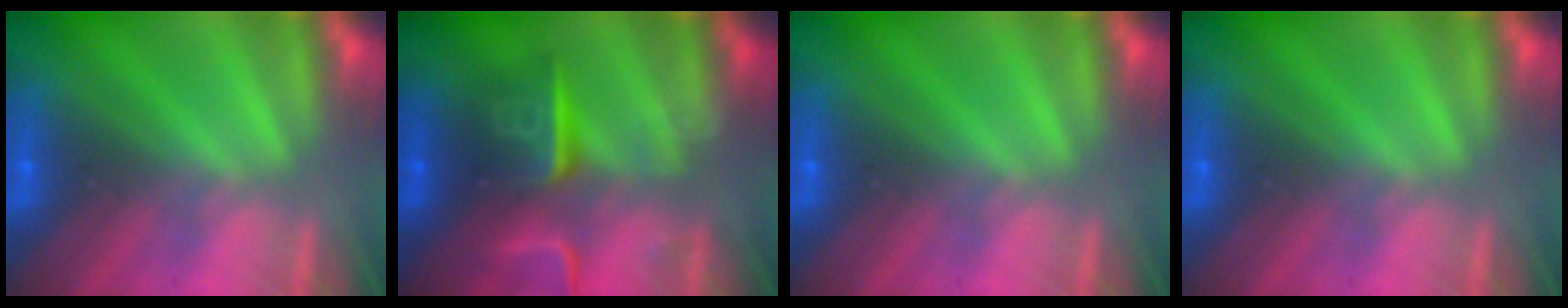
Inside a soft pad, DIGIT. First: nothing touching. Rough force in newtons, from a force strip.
{"total": 9.3}
{"total": 0.0}
{"total": 0.0}